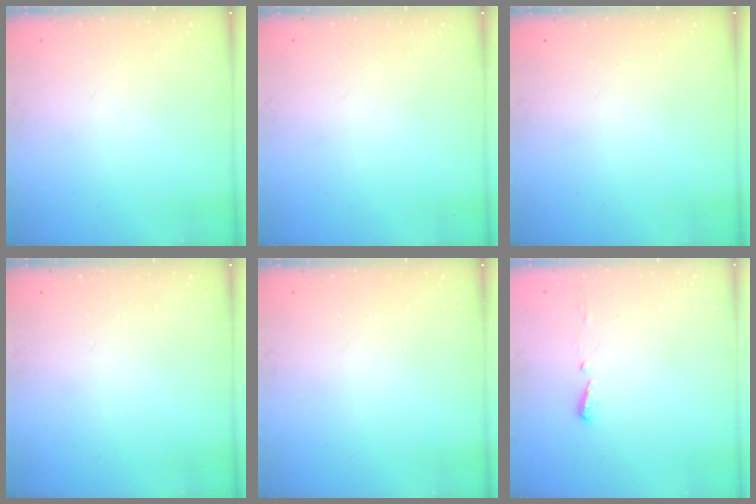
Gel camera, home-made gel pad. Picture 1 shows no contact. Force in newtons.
{"total": 0.0}
{"total": 0.0}
{"total": 0.0}
{"total": 0.0}
{"total": 4.0, "press": 3.9, "slide": 0.5}